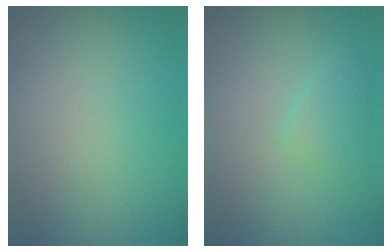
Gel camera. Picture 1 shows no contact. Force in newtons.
{"total": 1.8, "press": 1.8, "slide": 0.2}